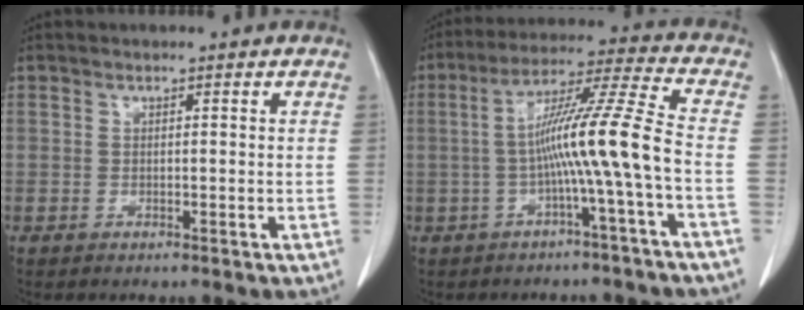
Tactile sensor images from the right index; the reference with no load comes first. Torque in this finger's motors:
{"motor_torque": [1.59, -0.39, 0.74, 0.21]}